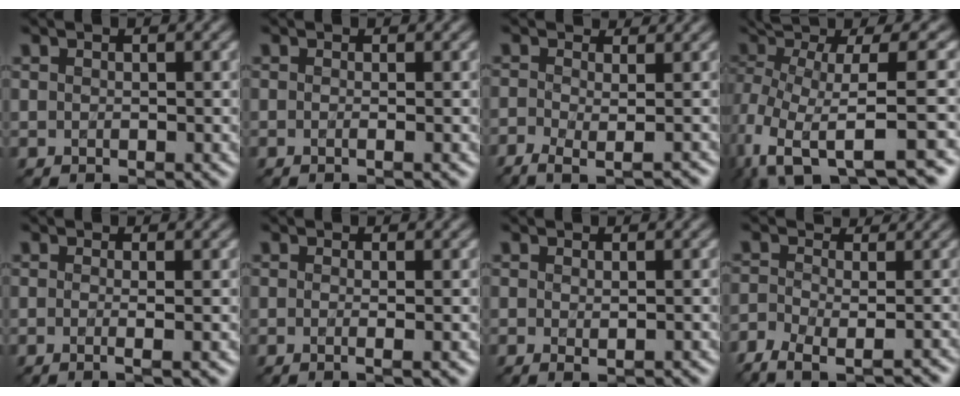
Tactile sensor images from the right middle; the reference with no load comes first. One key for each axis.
{"total": 1.6, "fx": 0.0, "fy": 0.8, "fz": 1.4, "tx": -0.009, "ty": -0.009, "tz": -0.022}
{"total": 3.6, "fx": -1.6, "fy": 1.6, "fz": 2.8, "tx": -0.040, "ty": -0.001, "tz": -0.017}
{"total": 10.6, "fx": -1.7, "fy": 3.3, "fz": 10.0, "tx": -0.190, "ty": 0.010, "tz": -0.011}
{"total": 2.6, "fx": 0.1, "fy": 1.2, "fz": 2.3, "tx": -0.024, "ty": -0.002, "tz": -0.024}
{"total": 2.3, "fx": 0.2, "fy": 1.1, "fz": 2.0, "tx": -0.020, "ty": -0.003, "tz": -0.022}
{"total": 0.7, "fx": -0.2, "fy": 0.1, "fz": 0.7, "tx": -0.012, "ty": -0.008, "tz": -0.005}
{"total": 5.3, "fx": -3.8, "fy": 2.3, "fz": 2.9, "tx": -0.042, "ty": 0.003, "tz": -0.059}